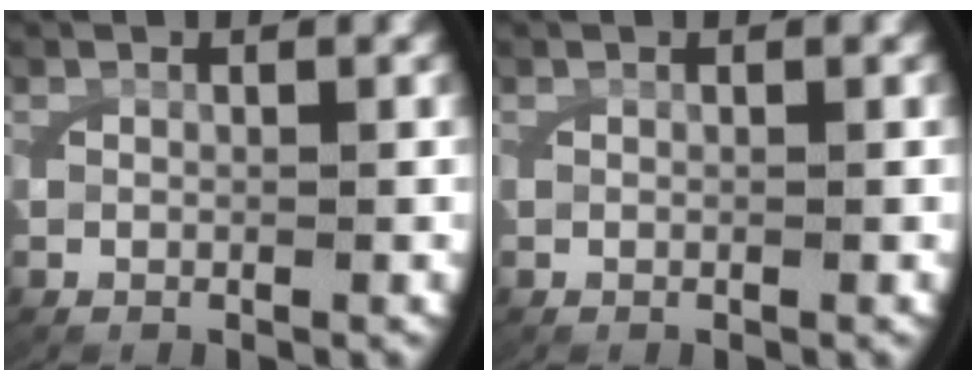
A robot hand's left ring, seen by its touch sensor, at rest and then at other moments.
{"total": 0.0}